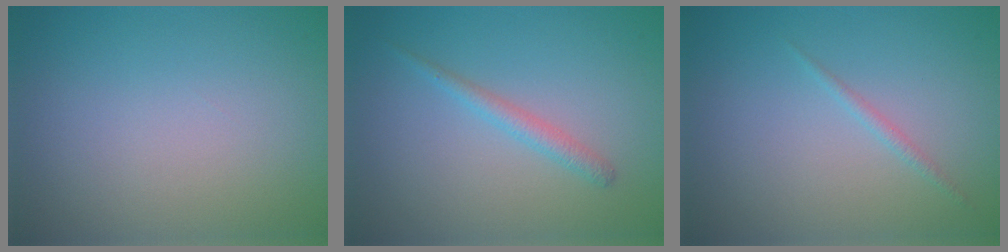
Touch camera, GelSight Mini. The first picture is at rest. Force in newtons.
{"total": 1.5, "press": 1.5, "slide": 0.1}
{"total": 0.7, "press": 0.7, "slide": 0.1}